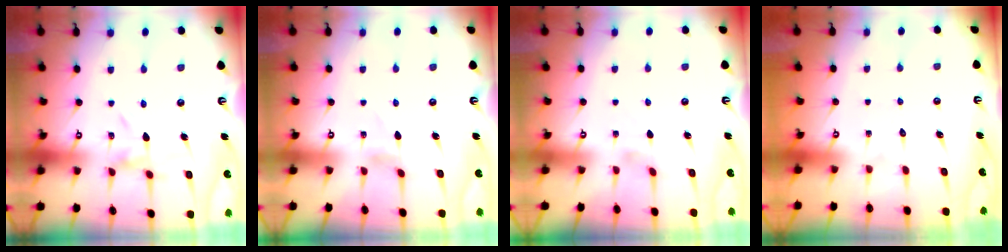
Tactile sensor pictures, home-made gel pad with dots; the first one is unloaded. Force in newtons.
{"total": 0.5, "press": 0.5, "slide": 0.1}
{"total": 0.0}
{"total": 1.6, "press": 1.6, "slide": 0.2}